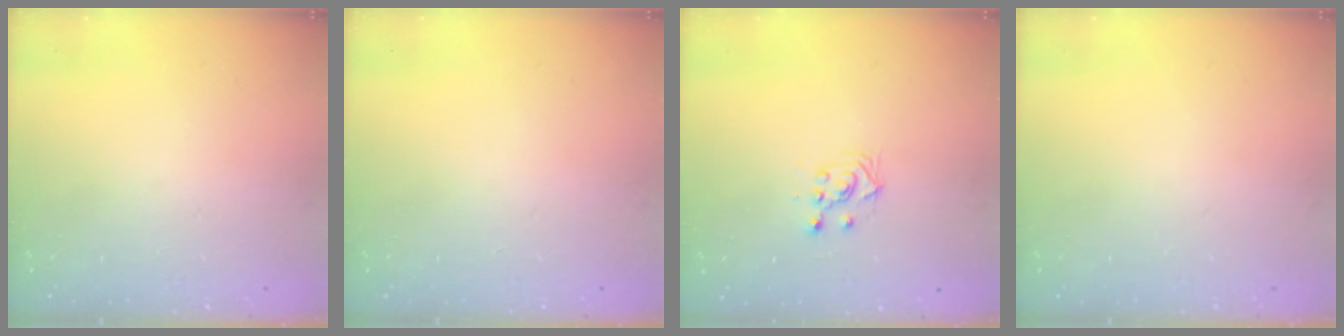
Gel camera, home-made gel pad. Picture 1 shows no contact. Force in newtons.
{"total": 0.0}
{"total": 3.2, "press": 3.1, "slide": 0.9}
{"total": 0.0}